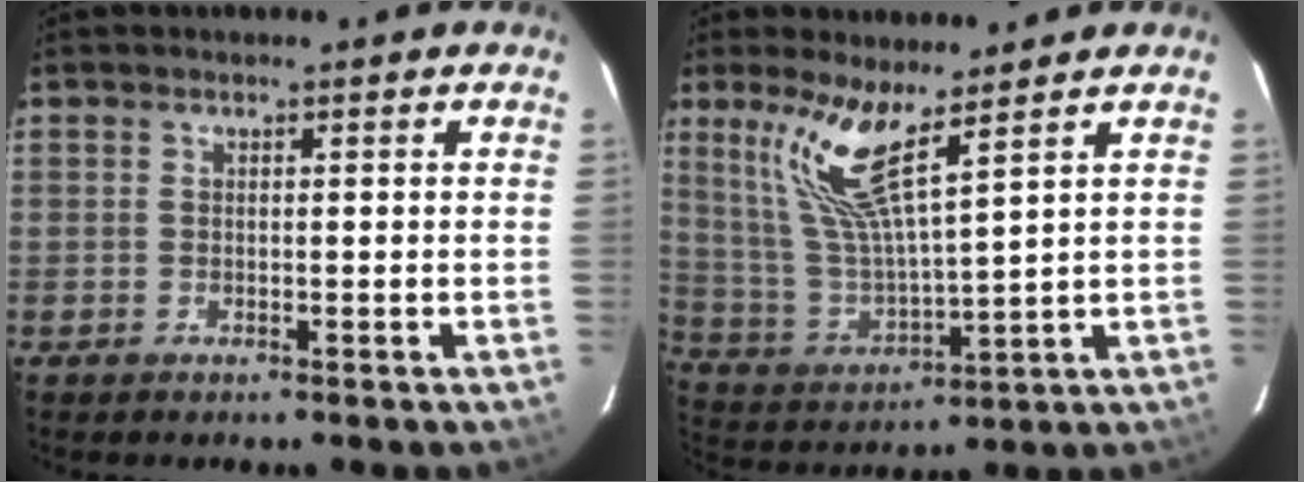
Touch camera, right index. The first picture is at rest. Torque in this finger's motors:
{"motor_torque": [0.50, 0.49, 0.41, 0.16]}